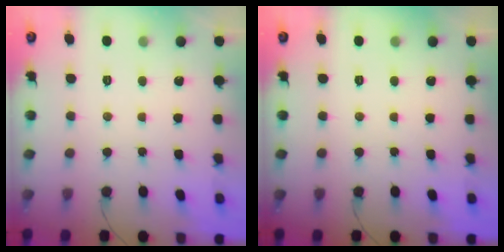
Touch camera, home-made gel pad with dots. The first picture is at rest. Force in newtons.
{"total": 0.0}